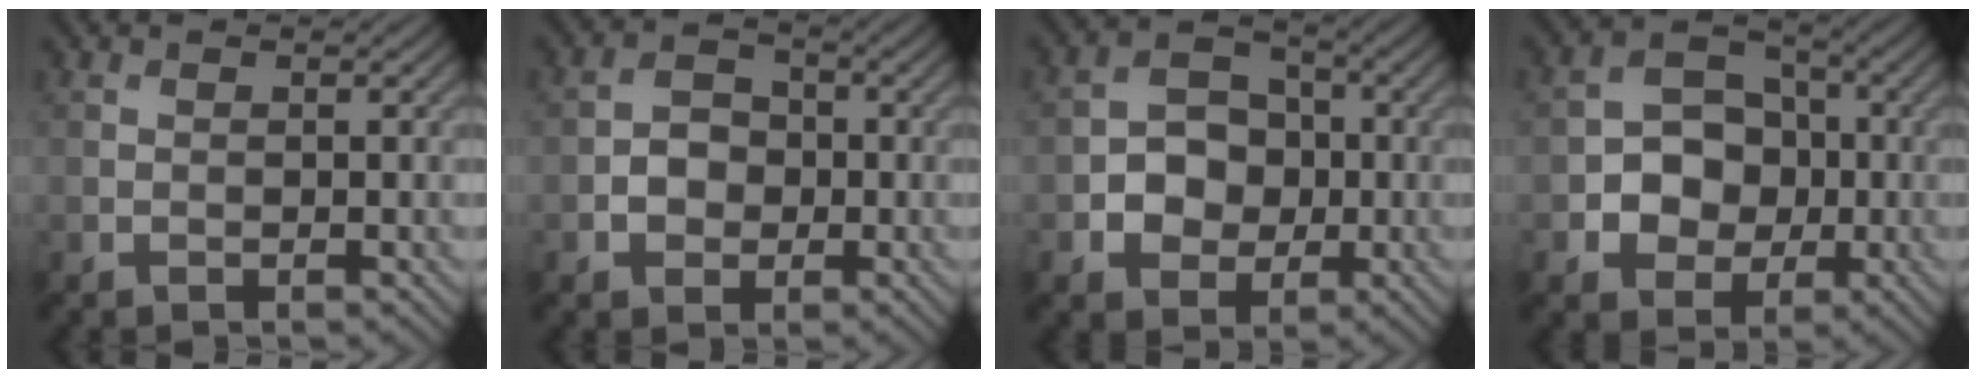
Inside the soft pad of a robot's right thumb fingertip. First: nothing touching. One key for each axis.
{"total": 3.4, "fx": -0.8, "fy": 2.8, "fz": 1.7, "tx": -0.029, "ty": 0.001, "tz": -0.020}
{"total": 5.9, "fx": -1.1, "fy": 4.9, "fz": 3.1, "tx": -0.052, "ty": 0.004, "tz": -0.032}
{"total": 6.9, "fx": -1.2, "fy": 5.8, "fz": 3.6, "tx": -0.060, "ty": 0.000, "tz": -0.042}